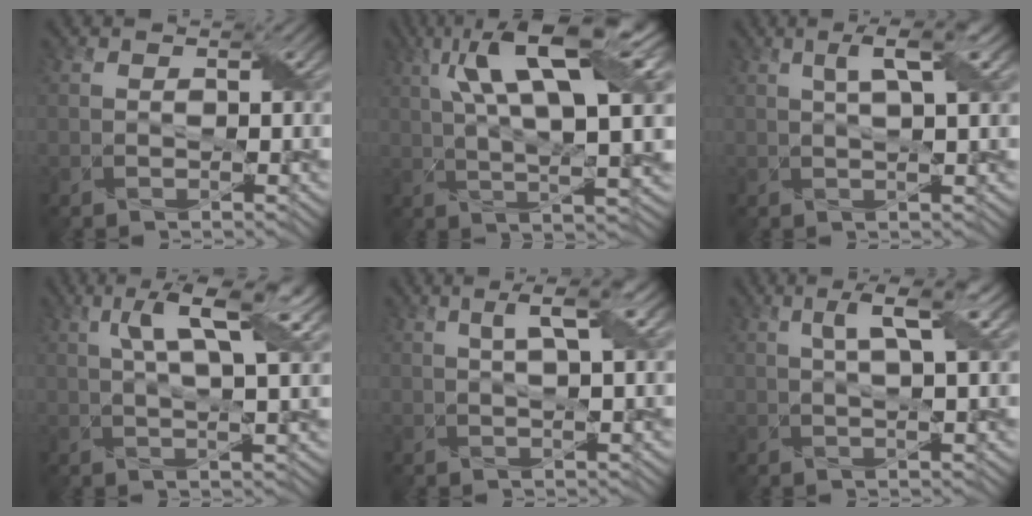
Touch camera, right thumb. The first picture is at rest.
{"total": 15.1, "force": [5.2, 4.8, 13.3], "torque": [-0.248, 0.012, 0.092]}
{"total": 4.3, "force": [1.6, 0.6, 3.9], "torque": [-0.074, 0.007, 0.028]}
{"total": 8.6, "force": [3.7, 2.1, 7.6], "torque": [-0.127, 0.009, 0.061]}
{"total": 4.0, "force": [1.4, 0.5, 3.7], "torque": [-0.069, 0.008, 0.026]}
{"total": 5.0, "force": [1.9, 0.8, 4.5], "torque": [-0.082, 0.008, 0.033]}